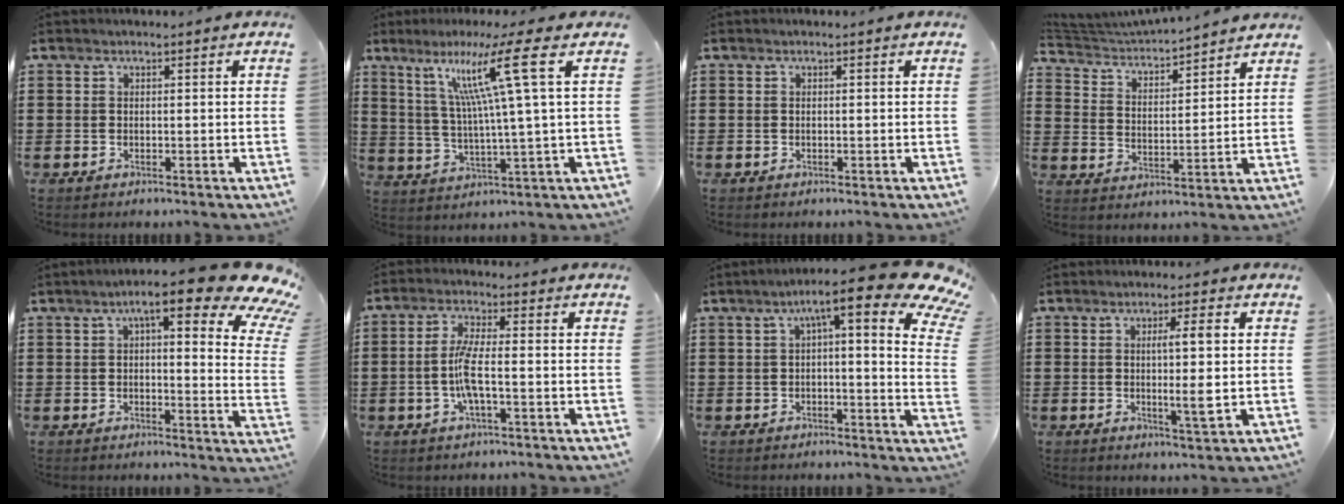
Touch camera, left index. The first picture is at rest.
{"total": 12.1, "force": [5.3, -1.1, 10.8], "torque": [-0.221, 0.002, 0.076]}
{"total": 0.0}
{"total": 4.2, "force": [4.1, 0.1, 0.8], "torque": [-0.039, -0.034, 0.066]}
{"total": 12.3, "force": [7.8, 2.4, 9.2], "torque": [-0.143, -0.036, 0.122]}
{"total": 5.8, "force": [-1.3, 1.1, 5.5], "torque": [-0.119, -0.005, -0.031]}
{"total": 11.6, "force": [6.3, 1.7, 9.6], "torque": [-0.154, -0.027, 0.095]}
{"total": 6.0, "force": [0.4, 0.2, 6.0], "torque": [-0.089, -0.010, -0.002]}